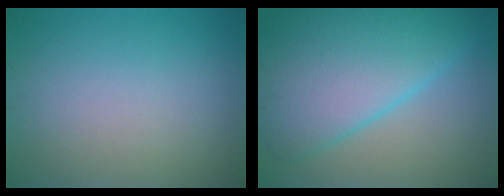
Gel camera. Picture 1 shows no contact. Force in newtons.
{"total": 10.1, "press": 10.1, "slide": 0.5}